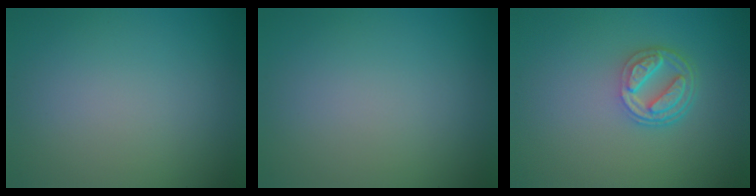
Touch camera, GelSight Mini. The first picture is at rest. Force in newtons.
{"total": 0.0}
{"total": 4.2, "press": 3.1, "slide": 2.8}